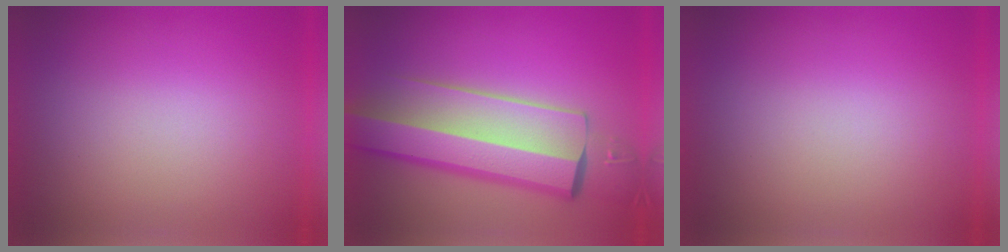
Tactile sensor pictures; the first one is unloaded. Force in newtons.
{"total": 10.2}
{"total": 0.0}